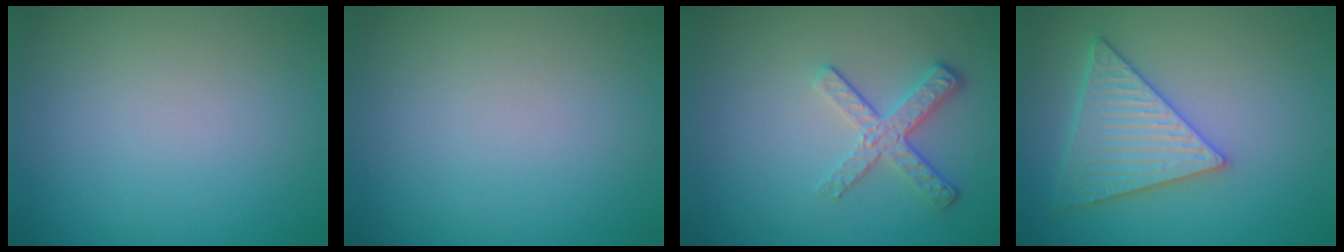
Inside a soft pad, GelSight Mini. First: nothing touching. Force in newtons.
{"total": 0.0}
{"total": 3.0, "press": 2.3, "slide": 1.9}
{"total": 5.3, "press": 4.7, "slide": 2.3}